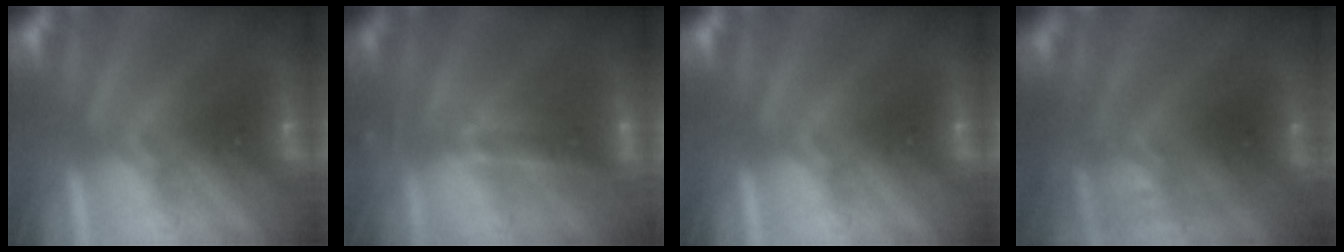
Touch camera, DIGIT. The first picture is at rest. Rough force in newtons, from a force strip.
{"total": 2.4}
{"total": 0.0}
{"total": 2.8}